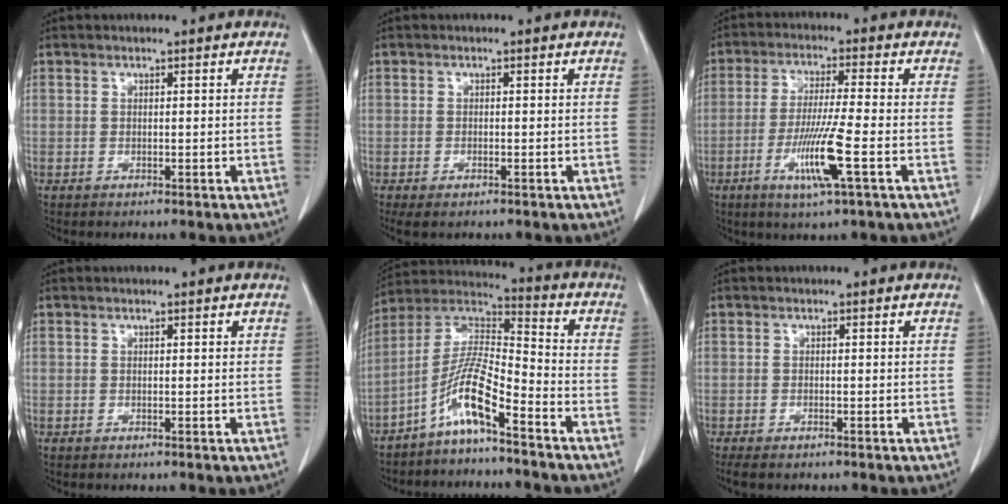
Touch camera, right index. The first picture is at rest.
{"total": 2.3, "force": [-1.4, 0.8, 1.6], "torque": [-0.030, -0.006, -0.018]}
{"total": 9.0, "force": [-3.2, -0.6, 8.4], "torque": [-0.164, -0.018, -0.062]}
{"total": 0.0}
{"total": 9.7, "force": [-6.0, 0.7, 7.6], "torque": [-0.158, 0.013, -0.122]}
{"total": 2.8, "force": [-2.2, 0.7, 1.5], "torque": [-0.024, -0.008, -0.032]}